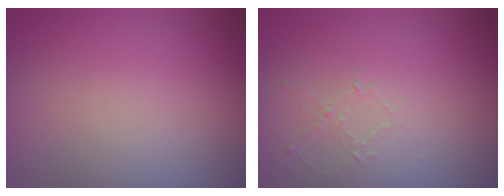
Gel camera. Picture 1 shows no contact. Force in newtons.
{"total": 1.0, "press": 0.4, "slide": 0.9}